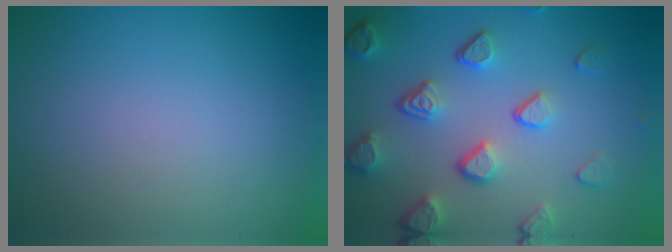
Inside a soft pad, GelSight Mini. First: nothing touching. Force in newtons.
{"total": 5.2, "press": 4.1, "slide": 3.2}